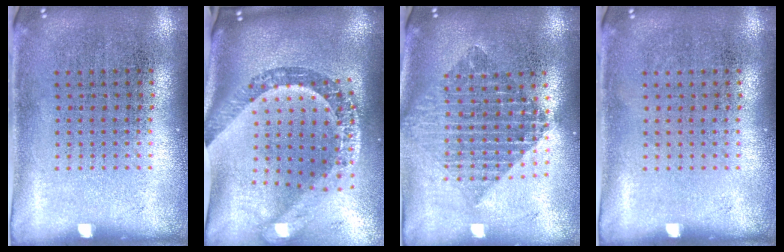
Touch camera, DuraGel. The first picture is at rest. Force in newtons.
{"total": 3.5, "press": 2.5, "slide": 2.5}
{"total": 2.1, "press": 1.7, "slide": 1.3}
{"total": 0.0}